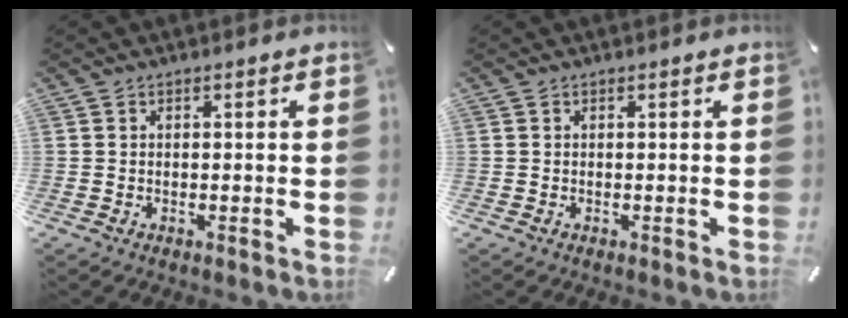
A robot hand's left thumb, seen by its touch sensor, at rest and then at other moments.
{"total": 0.0}